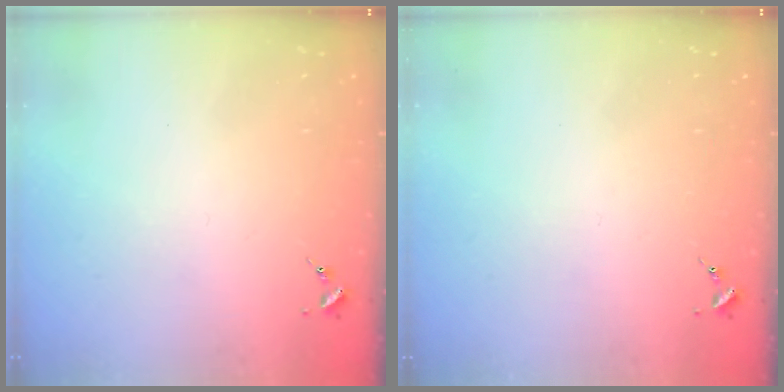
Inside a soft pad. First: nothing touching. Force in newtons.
{"total": 0.0}